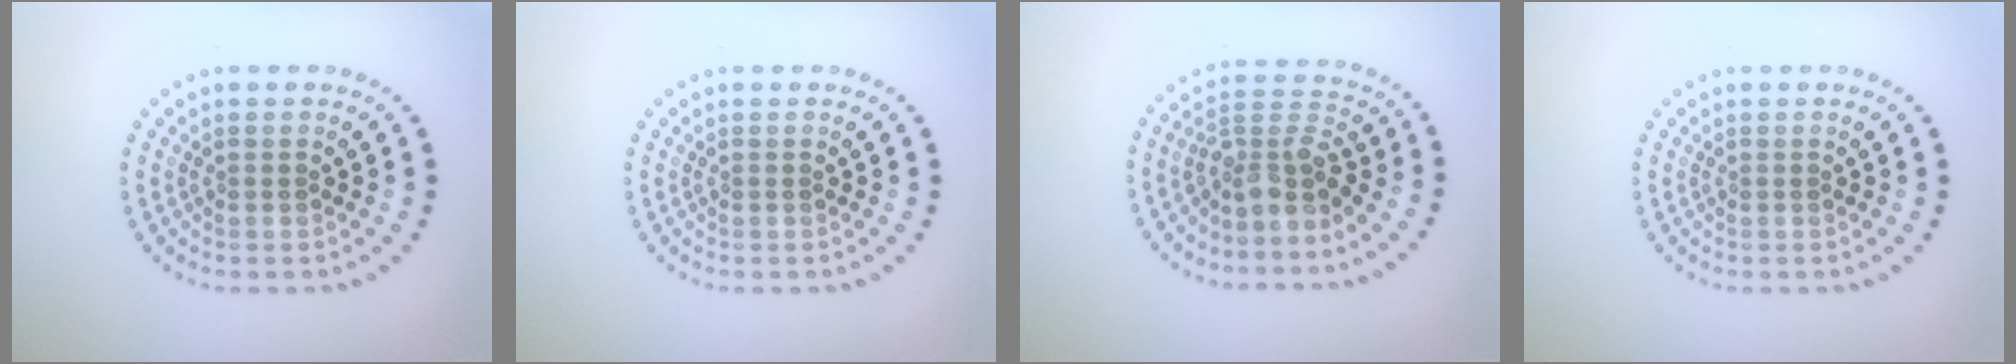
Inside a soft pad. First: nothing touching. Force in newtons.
{"total": 0.0}
{"total": 3.7, "press": 2.7, "slide": 2.5}
{"total": 0.0}